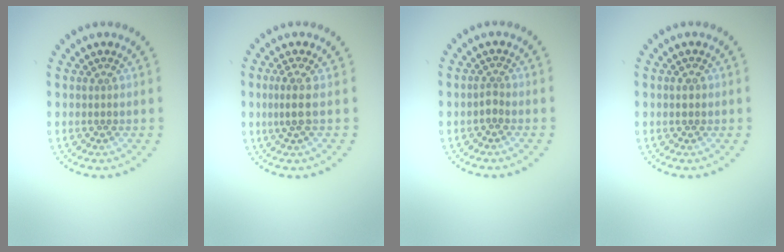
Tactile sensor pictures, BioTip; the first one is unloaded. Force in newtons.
{"total": 2.0, "press": 1.5, "slide": 1.3}
{"total": 0.9, "press": 0.6, "slide": 0.6}
{"total": 1.1, "press": 1.1, "slide": 0.1}